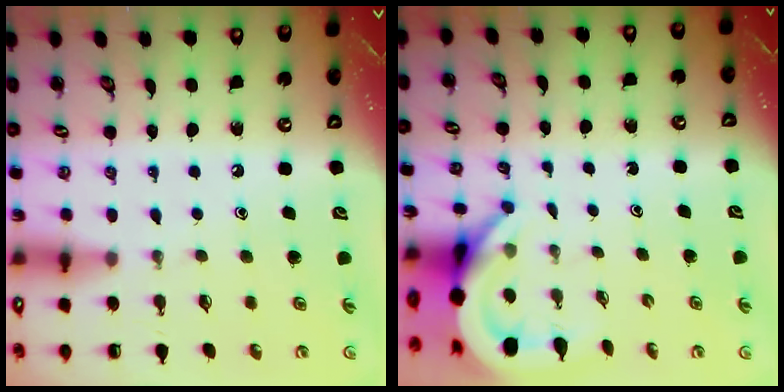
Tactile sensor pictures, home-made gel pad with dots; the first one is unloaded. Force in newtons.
{"total": 6.6, "press": 6.6, "slide": 0.6}